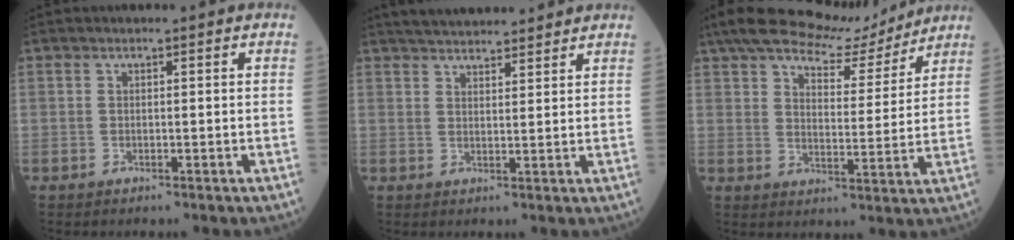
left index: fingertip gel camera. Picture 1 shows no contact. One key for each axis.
{"total": 10.3, "fx": 9.5, "fy": 1.9, "fz": 3.6, "tx": -0.054, "ty": 0.026, "tz": 0.137}
{"total": 13.7, "fx": 12.0, "fy": 3.4, "fz": 5.6, "tx": -0.093, "ty": 0.009, "tz": 0.177}